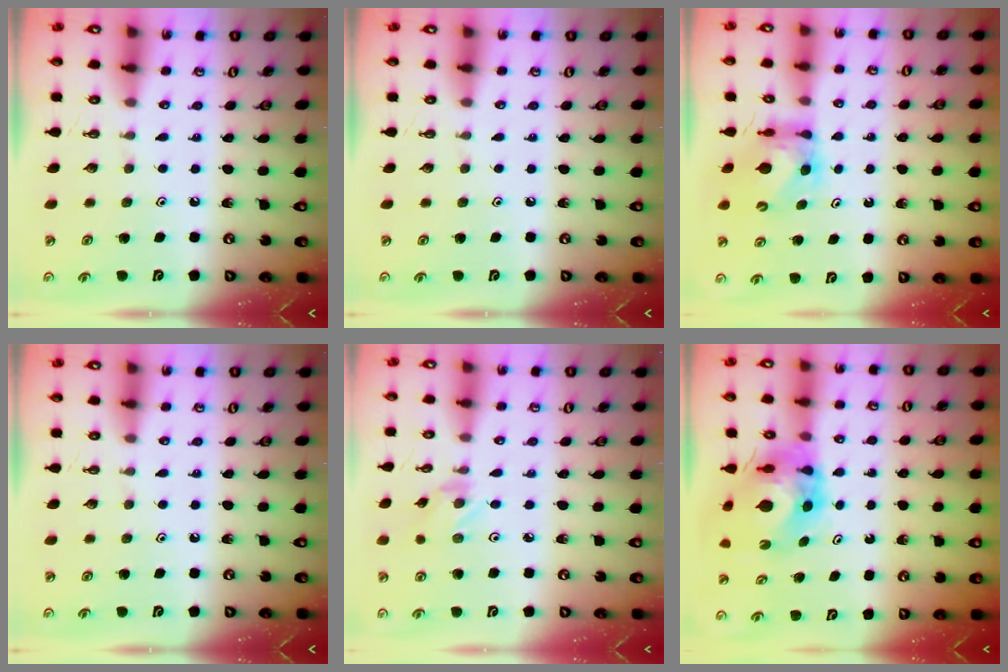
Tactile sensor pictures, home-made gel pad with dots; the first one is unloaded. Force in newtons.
{"total": 0.0}
{"total": 5.5, "press": 5.5, "slide": 0.7}
{"total": 0.0}
{"total": 1.2, "press": 1.2, "slide": 0.3}
{"total": 10.9, "press": 10.9, "slide": 0.6}